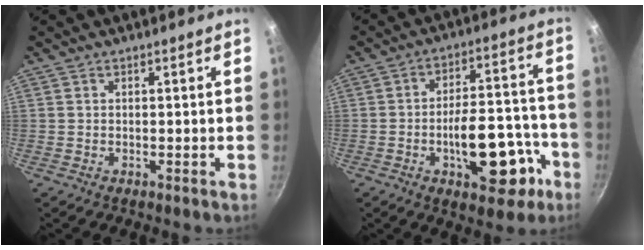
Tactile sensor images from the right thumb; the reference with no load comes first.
{"total": 16.8, "force": [-6.6, 7.9, 13.3], "torque": [-0.149, 0.056, -0.085]}